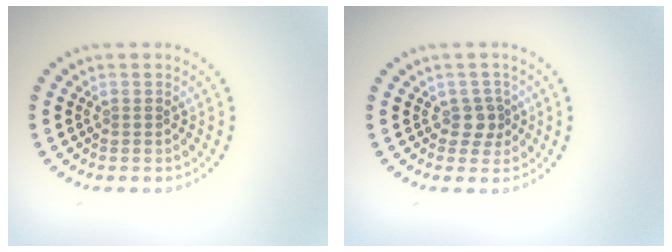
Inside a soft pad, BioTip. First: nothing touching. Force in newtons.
{"total": 1.8, "press": 1.4, "slide": 1.1}